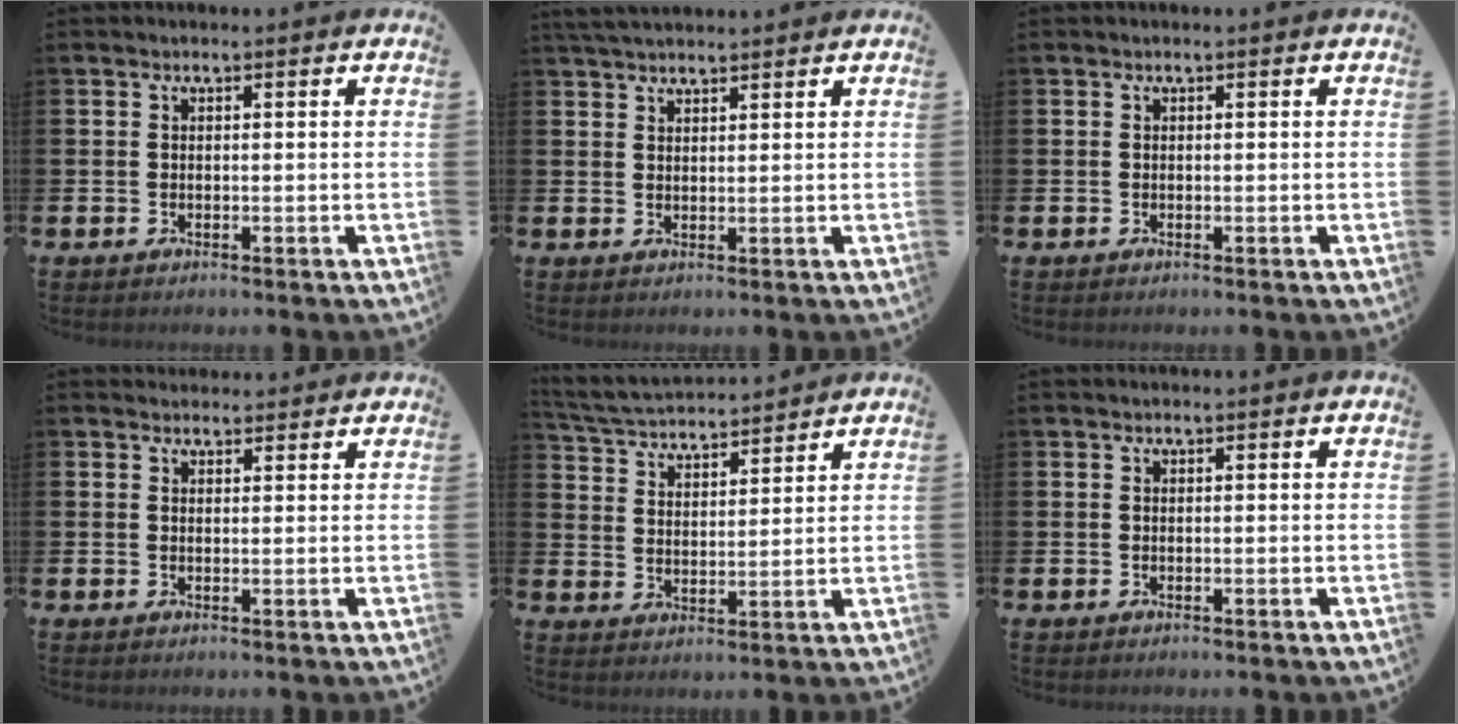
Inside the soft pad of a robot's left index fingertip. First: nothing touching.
{"total": 3.1, "force": [2.9, 0.7, 0.9], "torque": [-0.018, -0.008, 0.053]}
{"total": 0.0}
{"total": 1.8, "force": [1.7, 0.6, -0.1], "torque": [0.012, -0.006, 0.028]}
{"total": 4.7, "force": [4.7, 0.7, 0.3], "torque": [-0.026, -0.035, 0.080]}
{"total": 0.0}